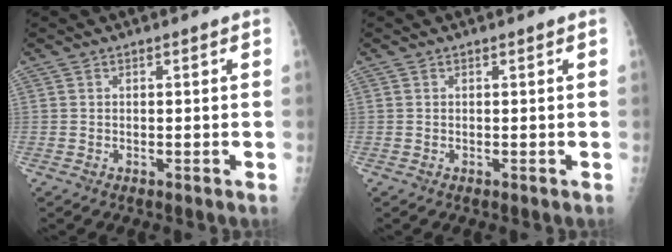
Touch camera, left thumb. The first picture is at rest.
{"total": 0.0}